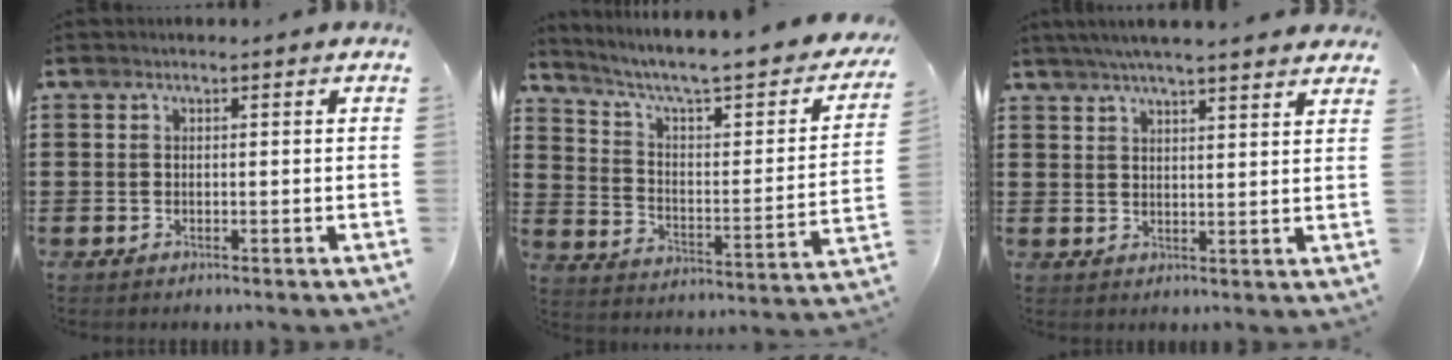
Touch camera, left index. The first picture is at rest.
{"total": 6.2, "force": [4.4, 1.1, 4.3], "torque": [-0.095, -0.041, 0.065]}
{"total": 4.6, "force": [4.2, -0.2, 1.9], "torque": [-0.049, -0.010, 0.074]}